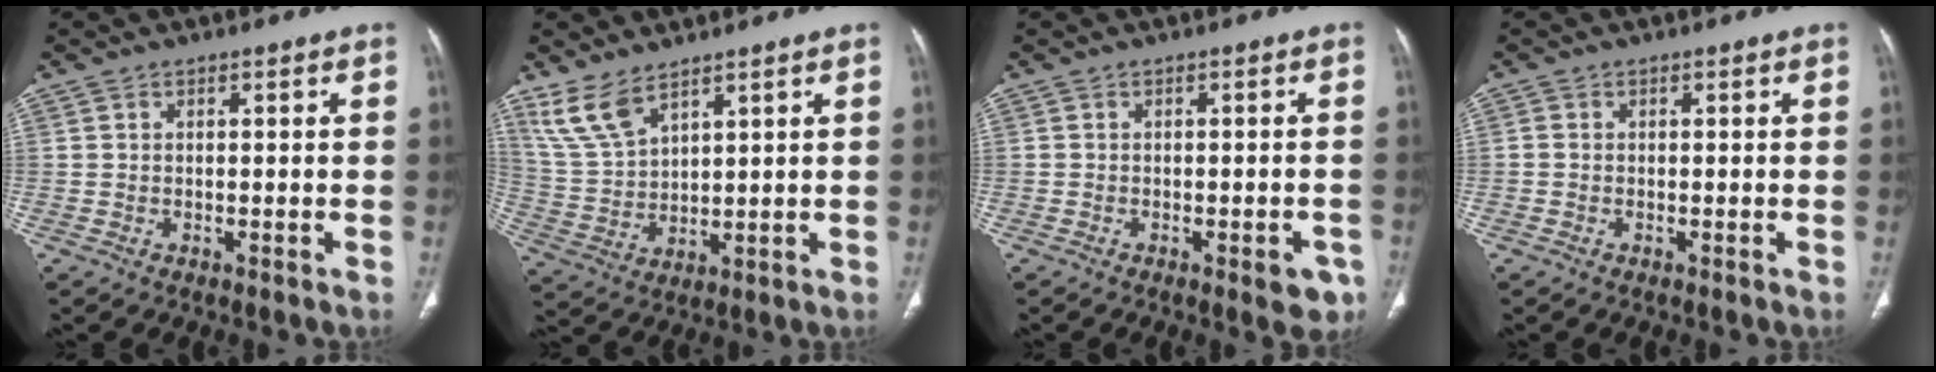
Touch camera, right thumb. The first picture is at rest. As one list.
[{"total": 8.1, "force": [6.0, 3.3, 4.4], "torque": [-0.086, -0.026, 0.137]}, {"total": 4.4, "force": [-2.3, 1.7, 3.4], "torque": [-0.020, 0.005, -0.023]}, {"total": 0.5, "force": [-0.2, 0.4, 0.3], "torque": [-0.006, 0.000, -0.006]}]